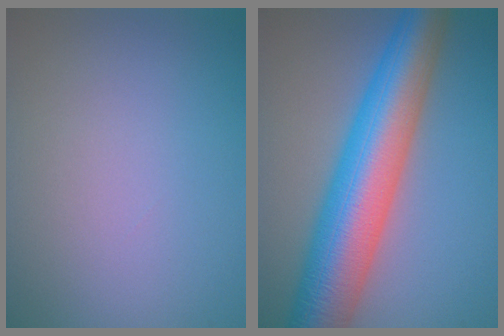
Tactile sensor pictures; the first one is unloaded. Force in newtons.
{"total": 10.9, "press": 10.9, "slide": 0.4}